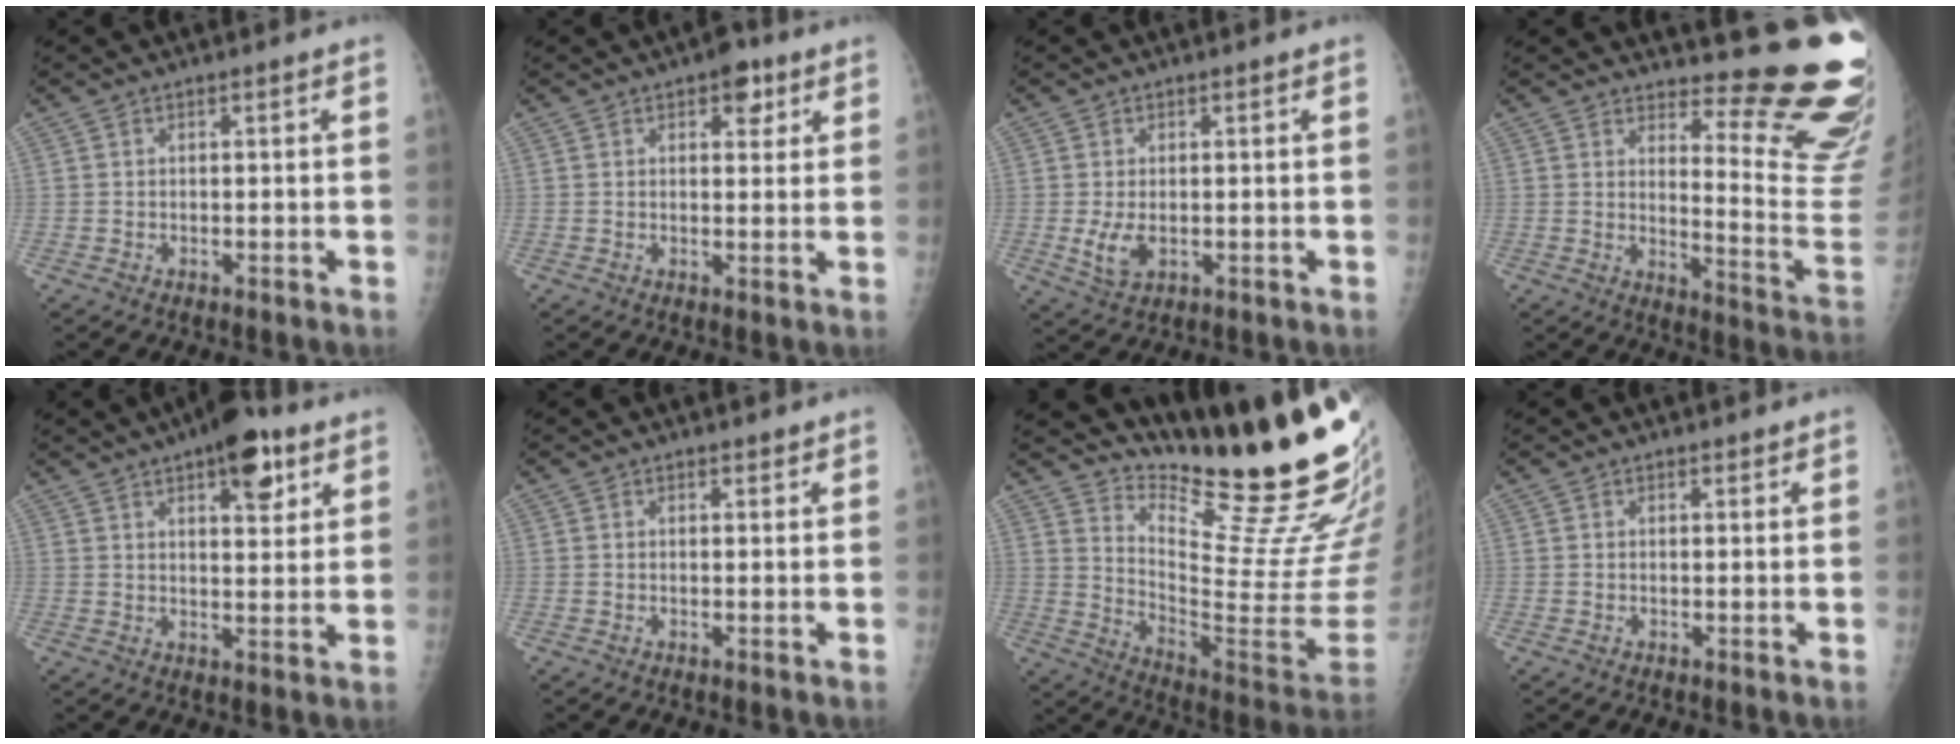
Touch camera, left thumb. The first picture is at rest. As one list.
[{"total": 4.9, "force": [2.7, 2.6, 3.0], "torque": [-0.015, -0.009, 0.030]}, {"total": 4.0, "force": [-0.2, 2.5, 3.2], "torque": [-0.064, -0.010, 0.002]}, {"total": 17.1, "force": [13.9, 3.1, 9.5], "torque": [-0.089, -0.170, 0.172]}, {"total": 10.7, "force": [6.1, 4.2, 7.8], "torque": [-0.083, -0.024, 0.082]}, {"total": 1.2, "force": [1.0, 0.6, 0.2], "torque": [0.009, -0.007, 0.010]}, {"total": 24.2, "force": [20.1, 2.8, 13.1], "torque": [-0.167, -0.189, 0.292]}, {"total": 1.0, "force": [0.8, 0.5, 0.2], "torque": [0.006, -0.006, 0.008]}]